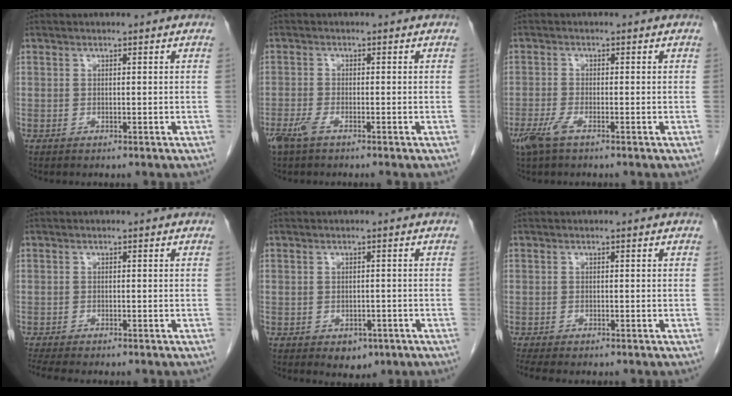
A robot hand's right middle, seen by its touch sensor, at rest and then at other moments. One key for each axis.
{"total": 2.6, "fx": -1.8, "fy": 0.4, "fz": 1.8, "tx": -0.043, "ty": -0.005, "tz": -0.040}
{"total": 3.4, "fx": -2.1, "fy": 0.7, "fz": 2.6, "tx": -0.062, "ty": -0.007, "tz": -0.044}
{"total": 4.9, "fx": -4.2, "fy": 0.8, "fz": 2.3, "tx": -0.033, "ty": -0.006, "tz": -0.065}
{"total": 3.2, "fx": -1.7, "fy": 2.1, "fz": 1.7, "tx": -0.015, "ty": 0.001, "tz": -0.011}
{"total": 3.7, "fx": -3.1, "fy": 1.0, "fz": 1.8, "tx": -0.024, "ty": -0.007, "tz": -0.047}